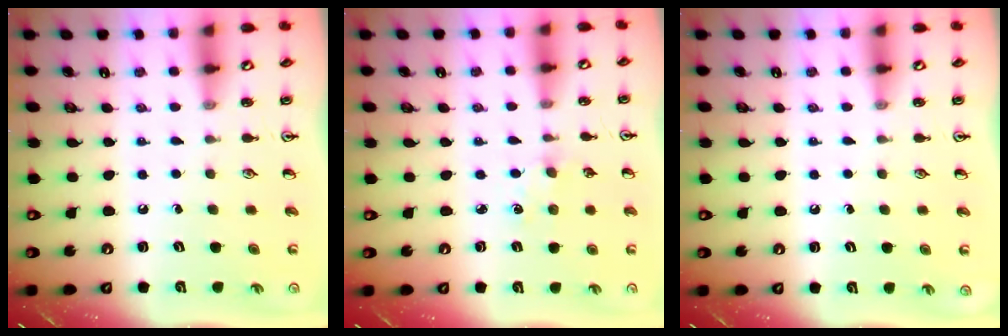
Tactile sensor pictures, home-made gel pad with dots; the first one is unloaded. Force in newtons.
{"total": 2.3, "press": 2.3, "slide": 0.3}
{"total": 0.0}